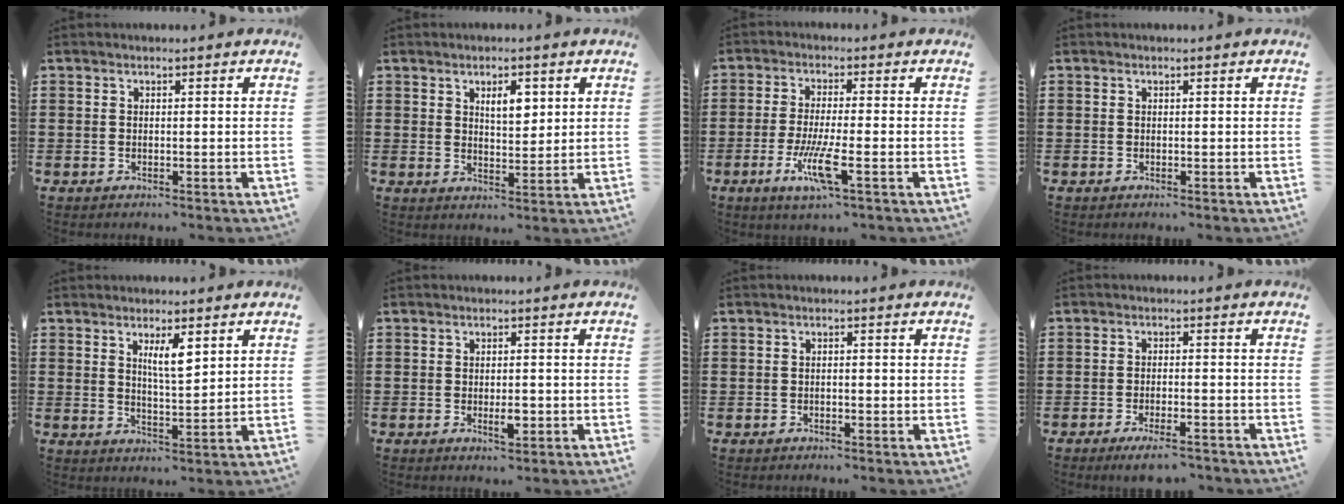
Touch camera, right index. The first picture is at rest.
{"total": 4.1, "force": [1.8, 1.9, 3.1], "torque": [-0.044, 0.000, 0.024]}
{"total": 7.2, "force": [-2.8, 0.7, 6.6], "torque": [-0.140, -0.021, -0.056]}
{"total": 0.0}
{"total": 4.5, "force": [2.2, 1.1, 3.7], "torque": [-0.070, 0.001, 0.036]}
{"total": 2.8, "force": [-0.6, 1.0, 2.6], "torque": [-0.045, 0.000, -0.010]}
{"total": 0.7, "force": [-0.3, 0.4, 0.4], "torque": [-0.011, -0.001, -0.006]}
{"total": 3.5, "force": [-2.9, 0.3, 2.0], "torque": [-0.039, -0.006, -0.054]}